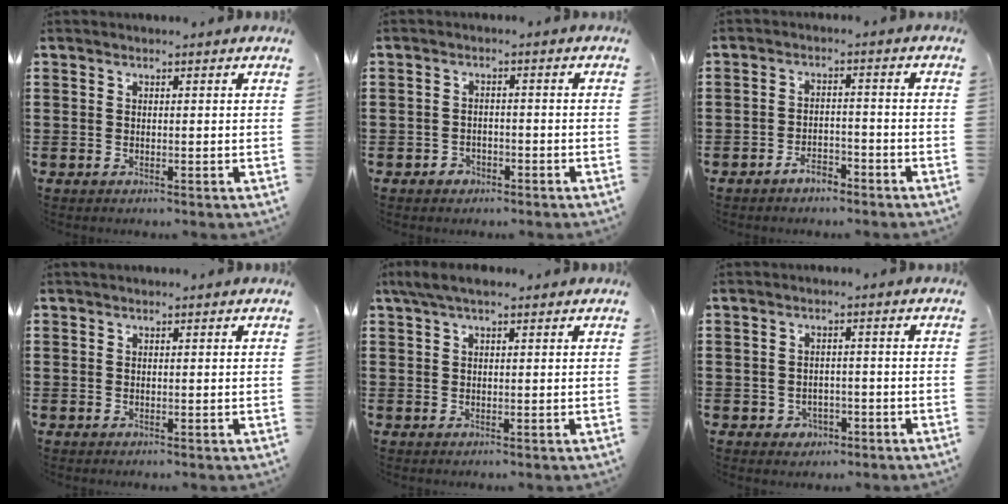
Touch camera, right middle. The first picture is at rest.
{"total": 1.7, "force": [-1.4, 0.9, 0.2], "torque": [-0.008, 0.003, -0.031]}
{"total": 3.2, "force": [-2.9, 1.0, 1.1], "torque": [-0.021, 0.008, -0.057]}
{"total": 0.0}
{"total": 2.5, "force": [1.7, 0.5, 1.7], "torque": [-0.037, 0.005, 0.030]}
{"total": 1.8, "force": [-1.2, 1.4, 0.3], "torque": [-0.013, 0.000, -0.028]}